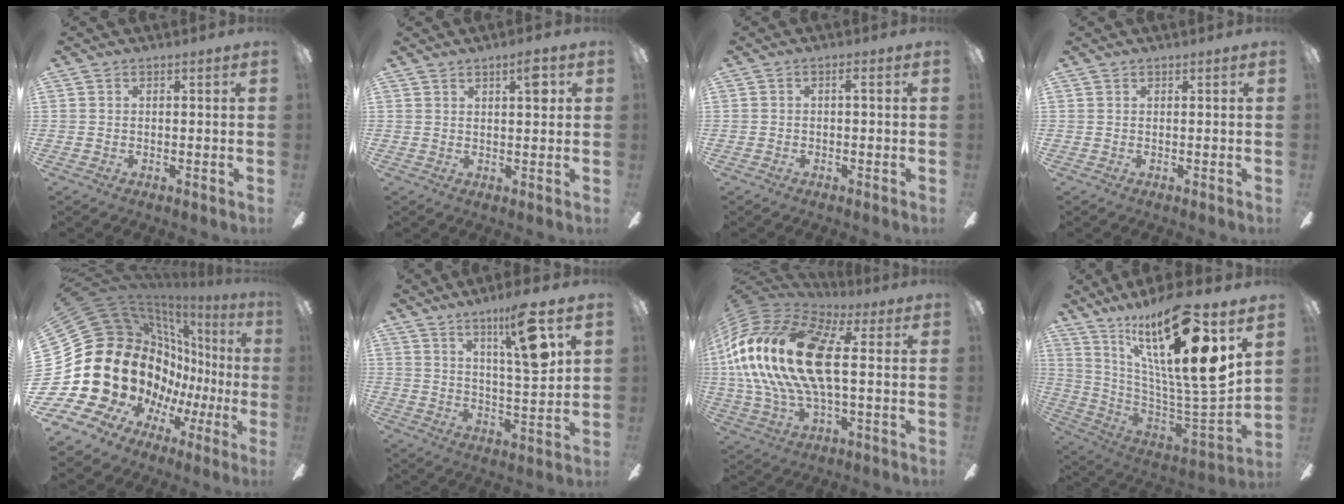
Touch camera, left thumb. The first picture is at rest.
{"total": 4.6, "force": [2.2, 1.4, 3.8], "torque": [-0.048, -0.007, 0.029]}
{"total": 1.3, "force": [-0.5, 0.4, 1.2], "torque": [-0.022, 0.007, -0.012]}
{"total": 0.0}
{"total": 29.1, "force": [-0.2, 23.1, 17.7], "torque": [-0.361, -0.073, 0.082]}
{"total": 14.2, "force": [7.8, 2.9, 11.5], "torque": [-0.178, -0.030, 0.117]}
{"total": 24.1, "force": [2.1, 11.5, 21.1], "torque": [-0.457, 0.001, 0.028]}
{"total": 24.8, "force": [14.2, 3.7, 20.0], "torque": [-0.359, -0.103, 0.220]}